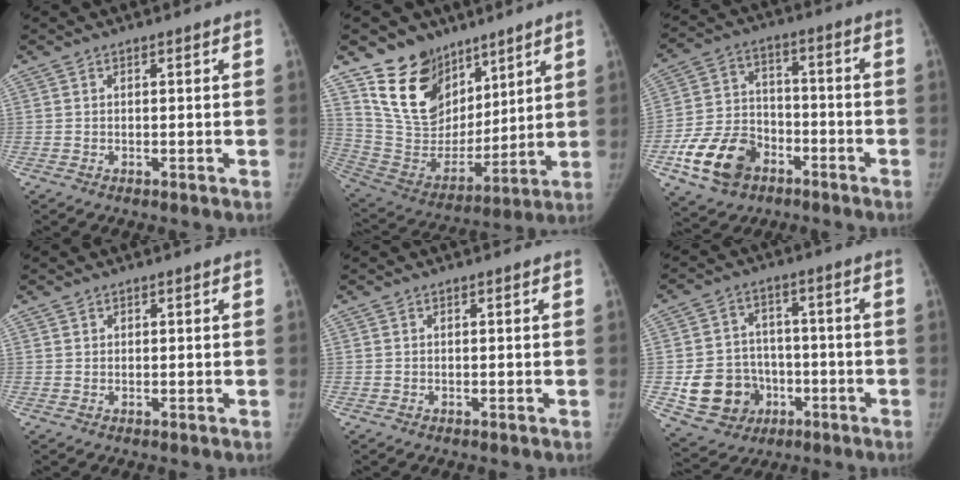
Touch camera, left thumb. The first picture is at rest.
{"total": 17.7, "force": [11.3, 12.1, 6.4], "torque": [-0.068, -0.067, 0.224]}
{"total": 14.1, "force": [-7.0, 10.0, 7.1], "torque": [-0.109, 0.041, -0.122]}
{"total": 0.7, "force": [0.4, 0.6, 0.0], "torque": [0.008, 0.000, 0.004]}
{"total": 0.0}
{"total": 13.2, "force": [-3.4, 11.7, 5.2], "torque": [-0.068, 0.023, -0.042]}